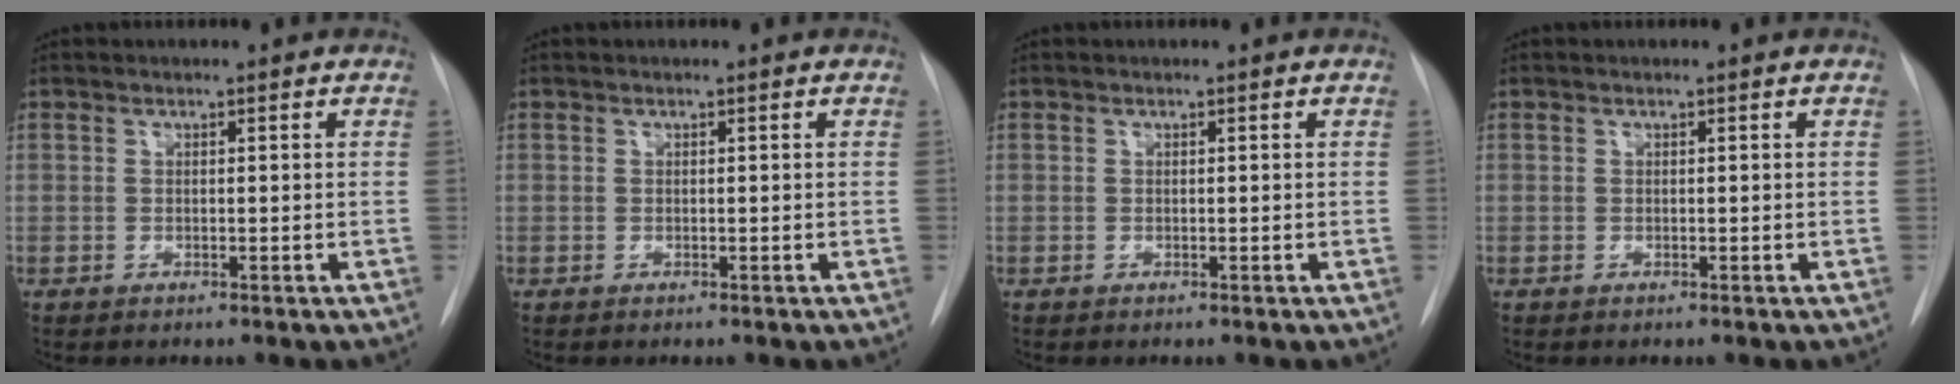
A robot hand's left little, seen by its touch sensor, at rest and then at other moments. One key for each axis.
{"total": 0.0}
{"total": 0.0}
{"total": 0.0}